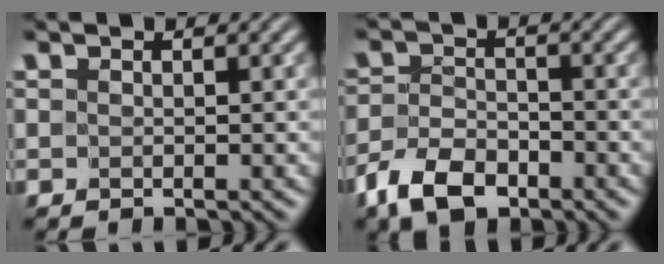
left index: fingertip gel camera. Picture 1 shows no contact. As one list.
[{"total": 4.8, "force": [-3.4, 2.5, 2.4], "torque": [-0.047, -0.002, -0.071]}]